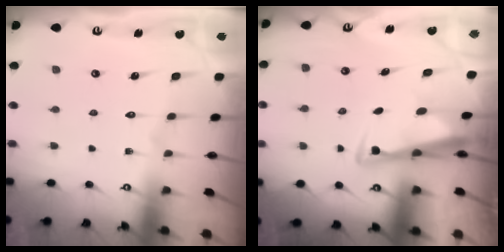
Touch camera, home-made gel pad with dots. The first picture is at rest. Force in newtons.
{"total": 3.4, "press": 3.3, "slide": 0.9}